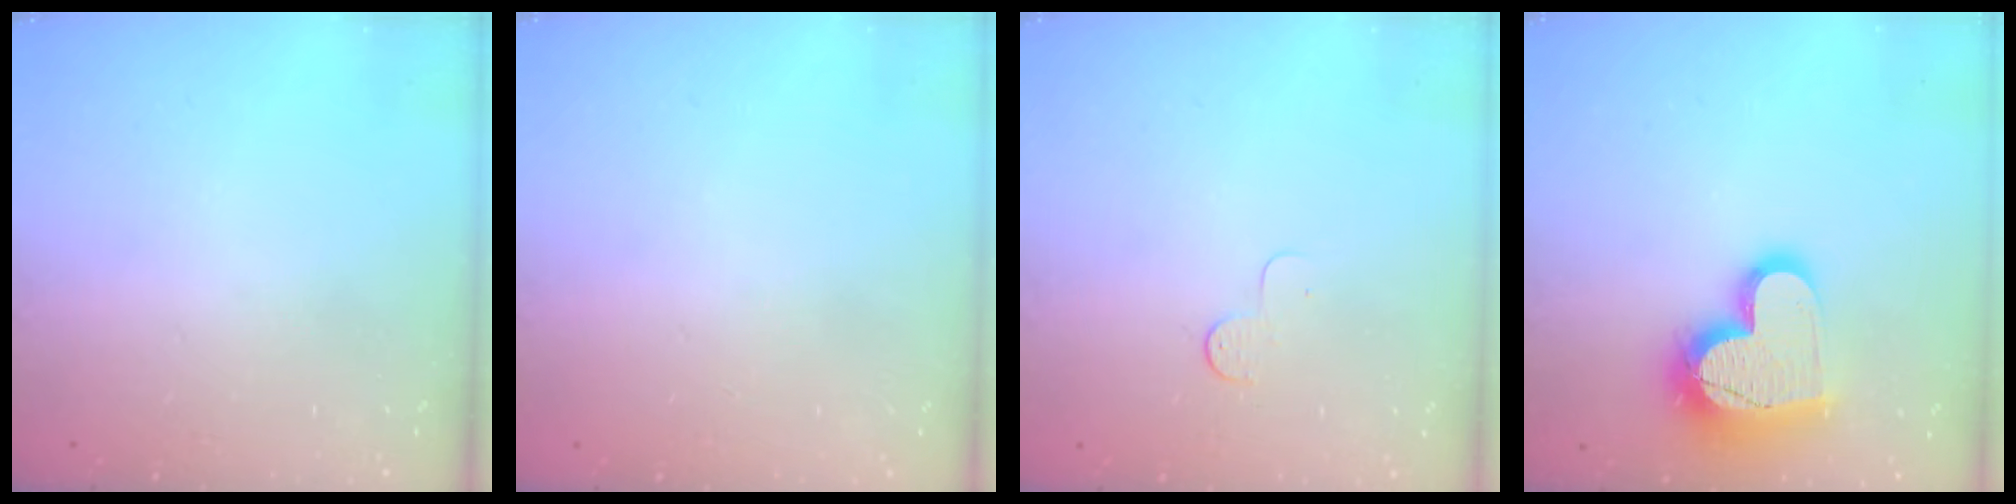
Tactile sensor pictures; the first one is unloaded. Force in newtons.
{"total": 0.6, "press": 0.6, "slide": 0.2}
{"total": 4.1, "press": 4.1, "slide": 0.4}
{"total": 19.3, "press": 19.2, "slide": 1.4}